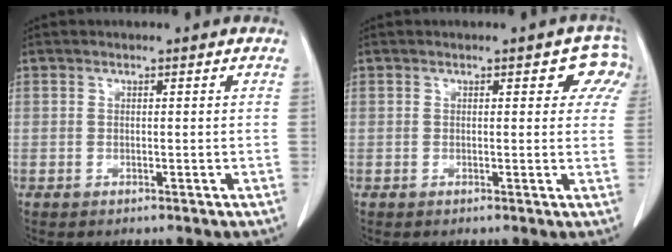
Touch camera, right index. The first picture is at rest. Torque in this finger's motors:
{"motor_torque": [0.47, 0.47, 0.10, 0.01]}